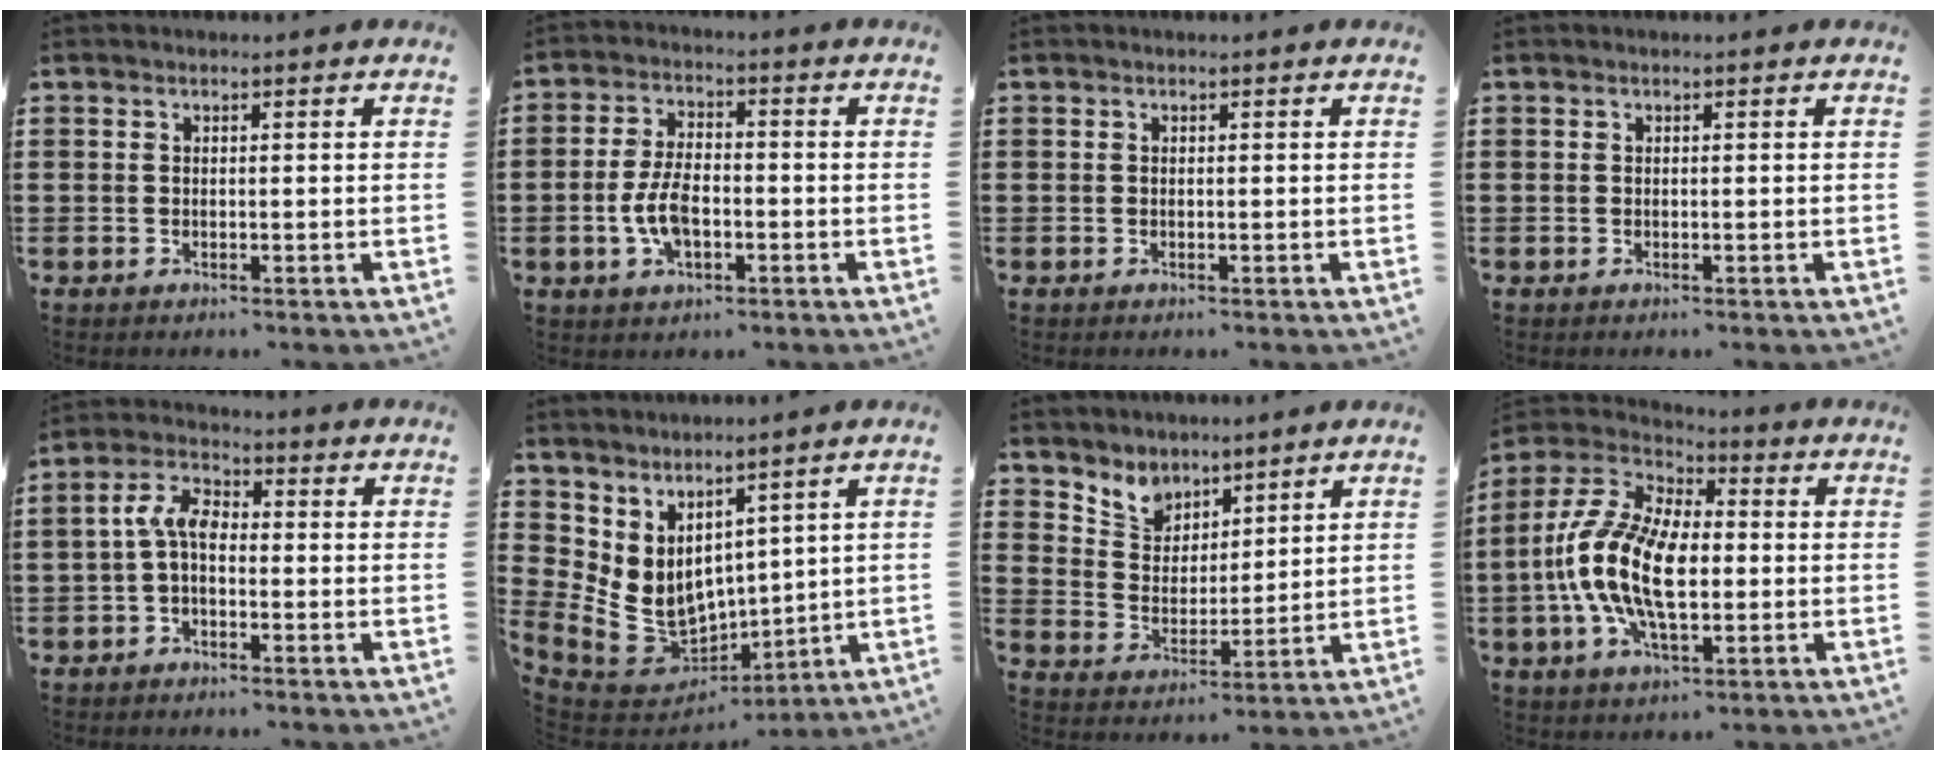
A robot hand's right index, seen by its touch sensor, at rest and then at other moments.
{"total": 6.7, "force": [-1.6, 3.5, 5.5], "torque": [-0.123, 0.002, -0.034]}
{"total": 0.0}
{"total": 0.0}
{"total": 5.0, "force": [-0.4, 2.6, 4.3], "torque": [-0.105, 0.001, -0.015]}
{"total": 8.3, "force": [1.8, 6.5, 4.9], "torque": [-0.147, -0.036, 0.041]}
{"total": 4.9, "force": [4.0, 2.9, -0.3], "torque": [-0.025, -0.015, 0.073]}
{"total": 13.6, "force": [-1.9, 7.3, 11.2], "torque": [-0.266, -0.004, -0.040]}